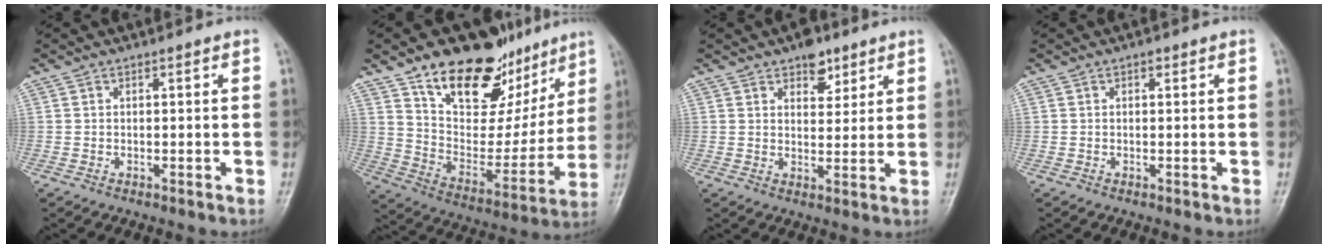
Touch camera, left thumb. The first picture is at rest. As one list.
[{"total": 25.7, "force": [15.8, 14.2, 14.5], "torque": [-0.169, -0.056, 0.259]}, {"total": 5.9, "force": [3.8, 3.3, 3.0], "torque": [-0.013, -0.020, 0.056]}, {"total": 0.8, "force": [0.5, 0.5, 0.5], "torque": [-0.003, -0.001, 0.004]}]